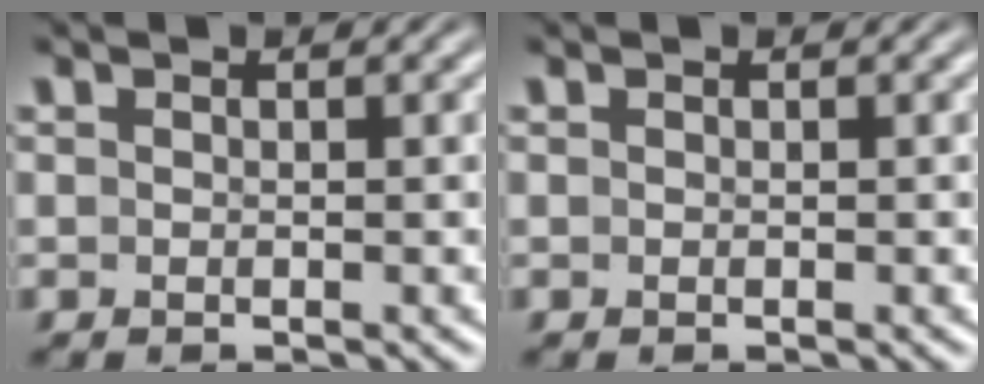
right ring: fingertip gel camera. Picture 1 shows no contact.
{"total": 0.0}